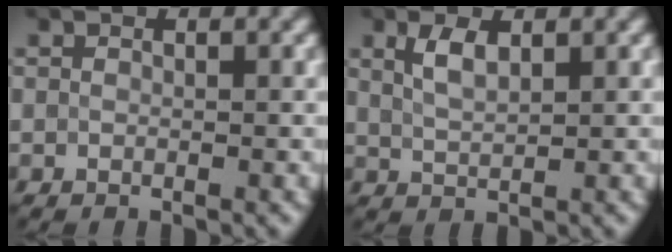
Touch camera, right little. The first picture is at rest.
{"total": 2.3, "force": [1.2, 0.9, 1.7], "torque": [-0.037, 0.002, 0.026]}